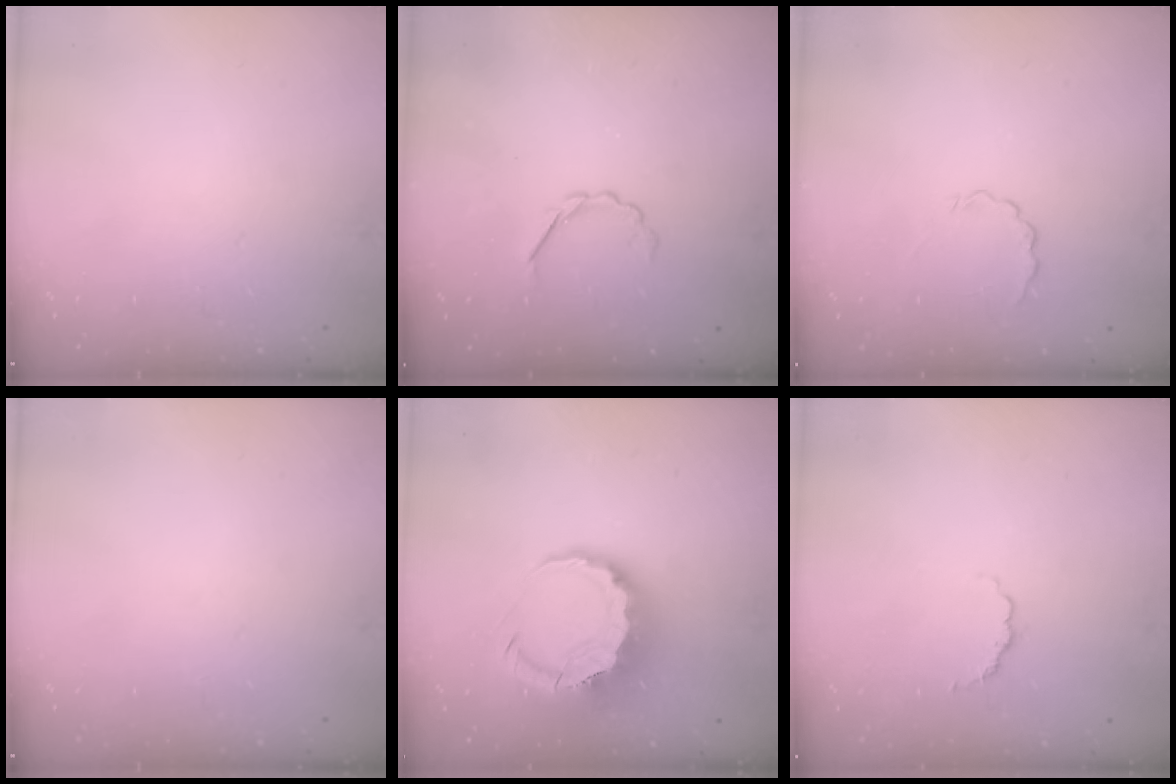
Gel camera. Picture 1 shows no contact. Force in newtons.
{"total": 2.4, "press": 2.2, "slide": 0.8}
{"total": 3.0, "press": 2.8, "slide": 0.9}
{"total": 0.0}
{"total": 10.2, "press": 9.9, "slide": 2.3}
{"total": 2.6, "press": 2.4, "slide": 1.0}